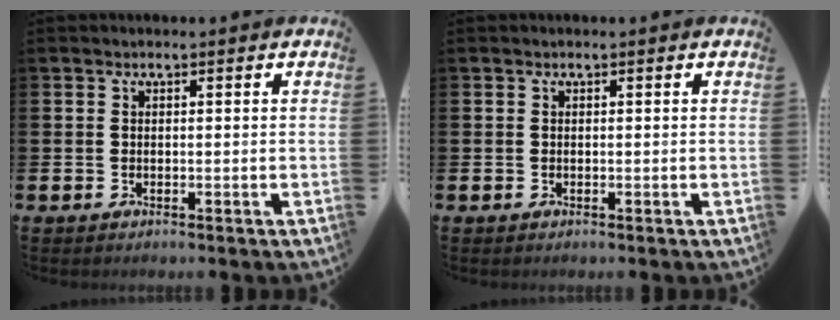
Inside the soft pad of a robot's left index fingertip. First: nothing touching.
{"total": 0.0}